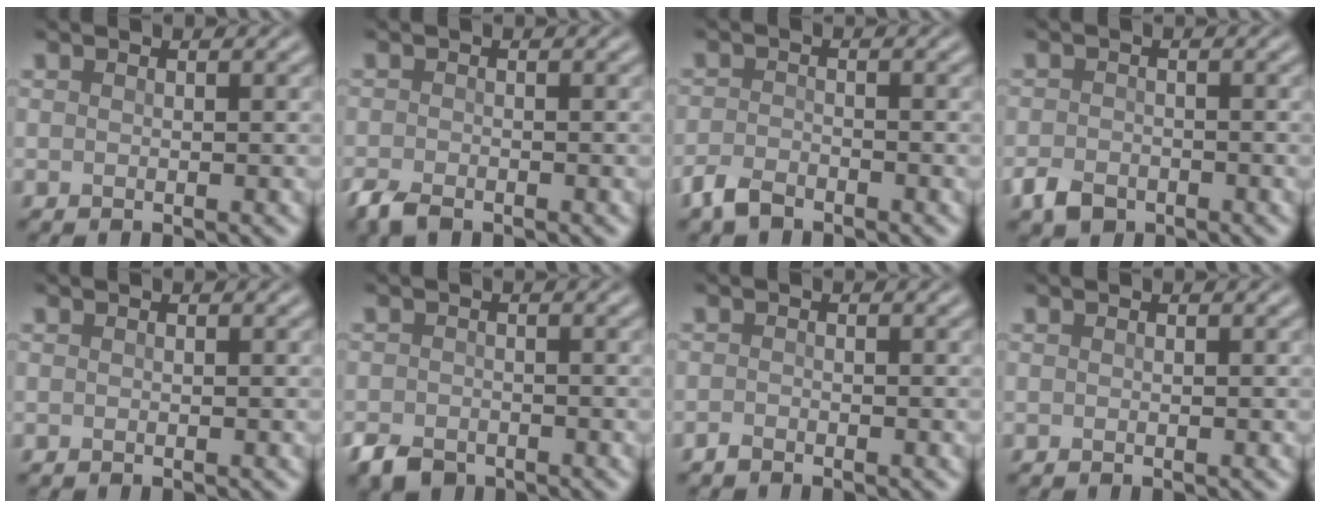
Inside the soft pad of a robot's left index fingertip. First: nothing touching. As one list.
[{"total": 2.3, "force": [-1.8, 0.9, 1.2], "torque": [-0.026, -0.006, -0.040]}, {"total": 2.4, "force": [-1.9, 1.0, 1.0], "torque": [-0.023, -0.001, -0.046]}, {"total": 2.6, "force": [-1.7, 1.6, 1.1], "torque": [-0.020, -0.003, -0.040]}, {"total": 0.0}, {"total": 2.6, "force": [-1.9, 1.4, 1.0], "torque": [-0.018, -0.005, -0.043]}, {"total": 0.7, "force": [-0.7, 0.2, 0.2], "torque": [-0.003, -0.001, -0.015]}, {"total": 0.0}]